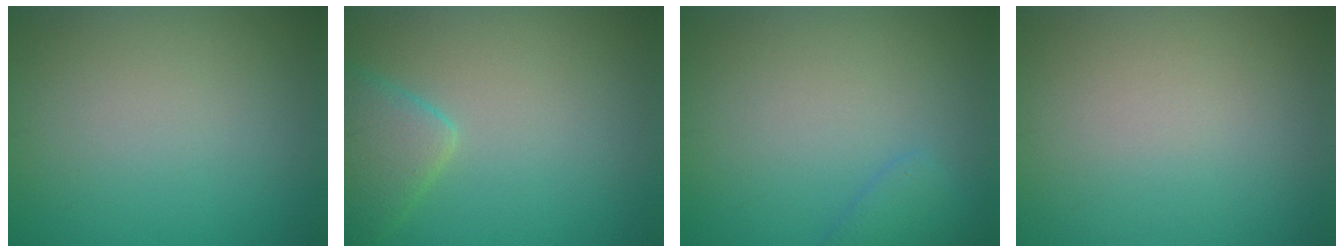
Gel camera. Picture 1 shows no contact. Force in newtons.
{"total": 3.7, "press": 3.7, "slide": 0.3}
{"total": 1.6, "press": 1.6, "slide": 0.2}
{"total": 0.0}